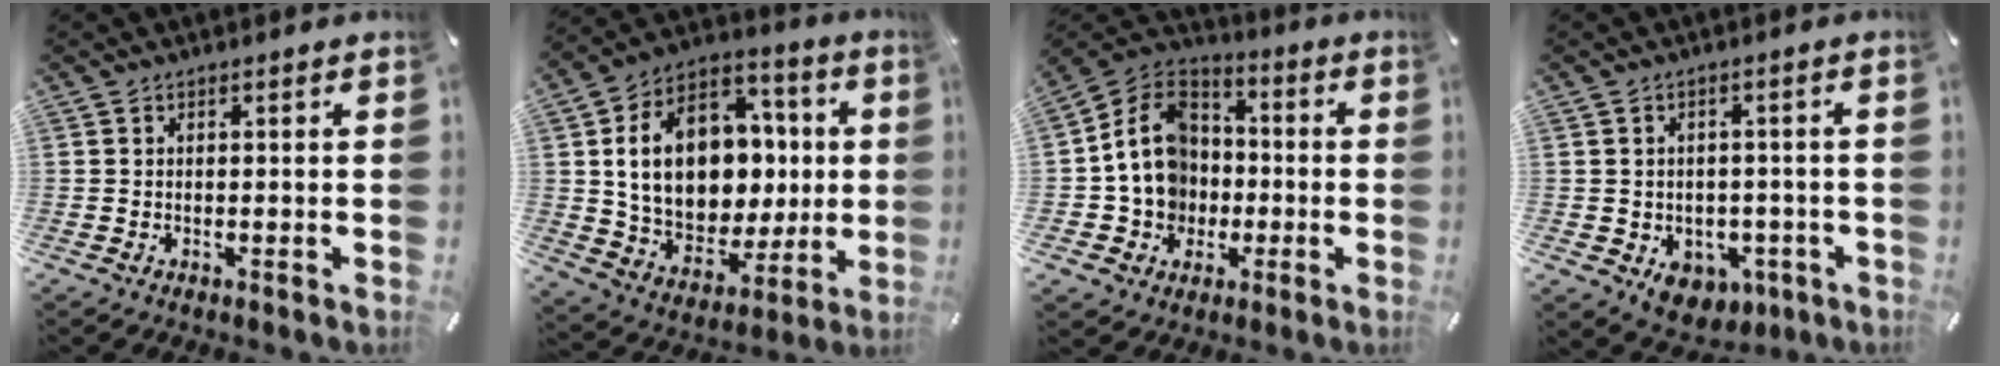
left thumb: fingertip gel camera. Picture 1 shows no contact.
{"total": 19.1, "force": [1.9, 14.8, 11.9], "torque": [-0.221, -0.011, 0.041]}
{"total": 13.7, "force": [-2.0, 12.4, 5.4], "torque": [-0.126, 0.018, -0.030]}
{"total": 5.2, "force": [-1.5, 4.6, 2.0], "torque": [-0.022, 0.008, -0.020]}